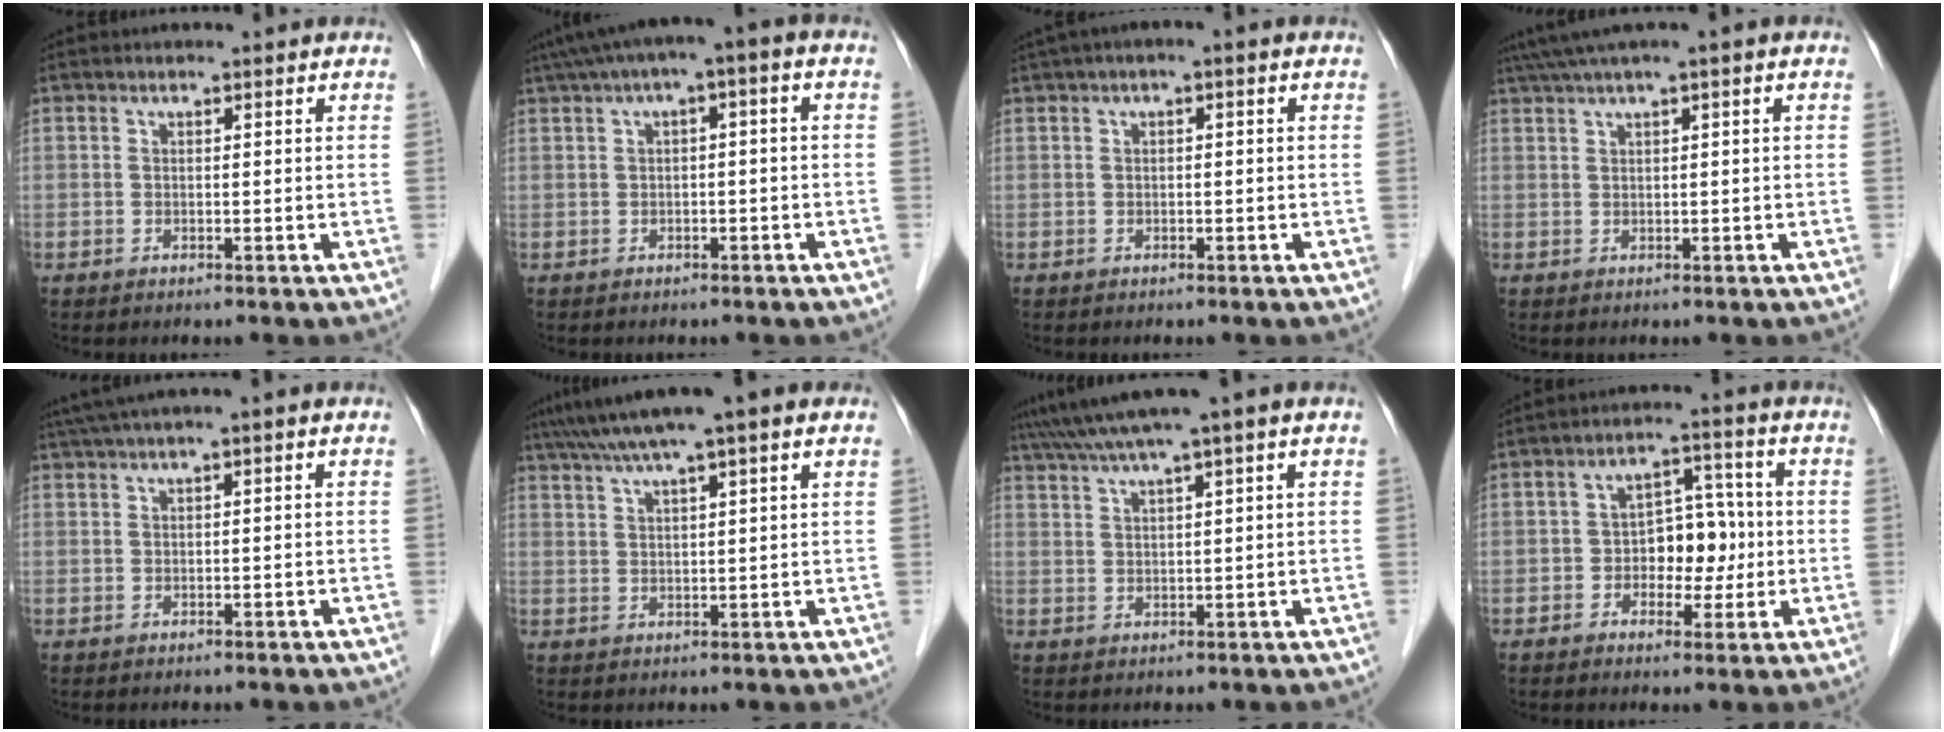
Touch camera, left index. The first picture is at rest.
{"total": 5.8, "force": [1.1, 1.2, 5.6], "torque": [-0.096, 0.039, 0.015]}
{"total": 2.4, "force": [0.6, 0.4, 2.2], "torque": [-0.038, 0.015, 0.008]}
{"total": 3.6, "force": [2.0, -0.5, 3.0], "torque": [-0.066, 0.026, 0.042]}
{"total": 2.9, "force": [1.4, -0.2, 2.5], "torque": [-0.057, 0.023, 0.034]}
{"total": 9.2, "force": [6.3, 0.1, 6.7], "torque": [-0.110, 0.043, 0.099]}
{"total": 6.3, "force": [4.3, -1.3, 4.4], "torque": [-0.081, 0.030, 0.077]}
{"total": 6.7, "force": [-0.9, 4.2, 5.2], "torque": [-0.079, 0.022, -0.011]}